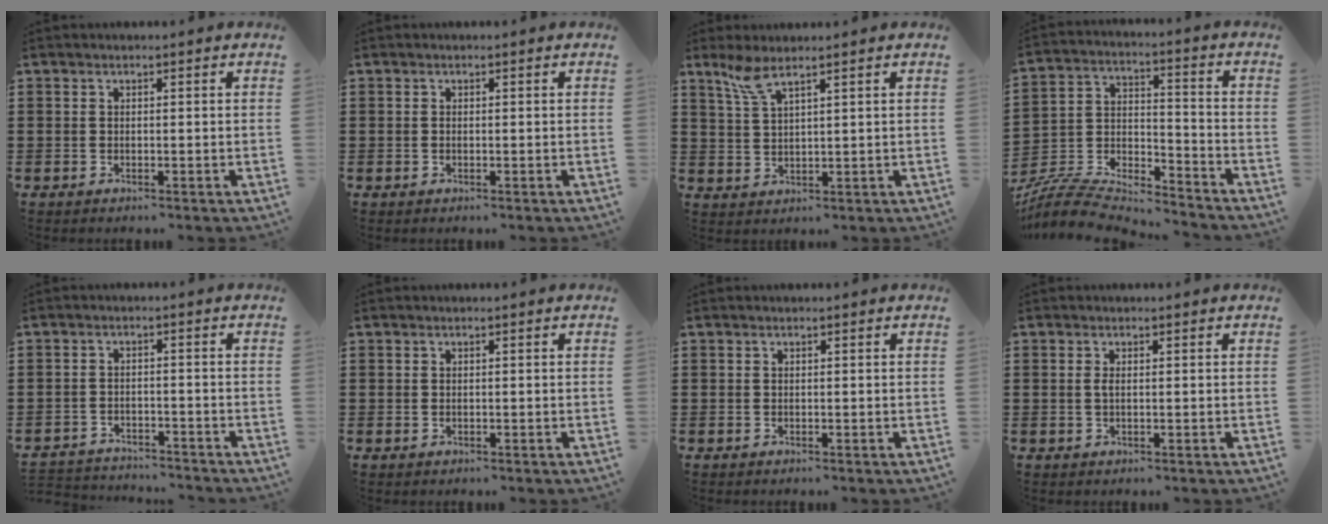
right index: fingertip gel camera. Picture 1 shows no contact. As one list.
[{"total": 0.0}, {"total": 4.1, "force": [2.7, 0.8, 2.9], "torque": [-0.065, 0.004, 0.049]}, {"total": 6.7, "force": [-6.4, 1.7, 1.5], "torque": [-0.043, -0.003, -0.131]}, {"total": 3.0, "force": [-3.0, 0.4, -0.2], "torque": [-0.005, 0.000, -0.066]}, {"total": 0.0}, {"total": 0.0}, {"total": 1.0, "force": [0.0, 0.3, 0.9], "torque": [-0.019, 0.001, -0.001]}]